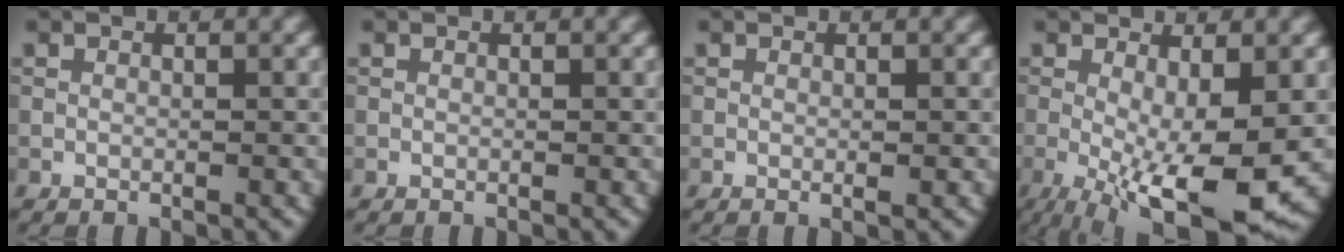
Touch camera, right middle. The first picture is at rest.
{"total": 0.0}
{"total": 0.6, "force": [-0.1, 0.1, 0.6], "torque": [-0.009, -0.002, -0.001]}
{"total": 10.0, "force": [-2.2, 2.6, 9.4], "torque": [-0.165, -0.024, -0.026]}